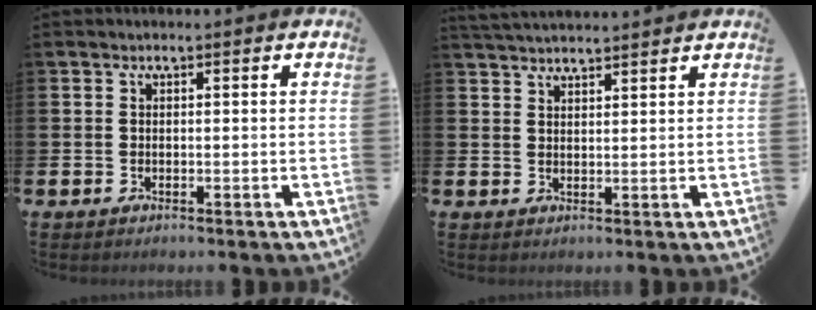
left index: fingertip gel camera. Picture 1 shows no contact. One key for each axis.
{"total": 3.0, "fx": 3.0, "fy": 0.1, "fz": 0.3, "tx": -0.008, "ty": -0.014, "tz": 0.055}